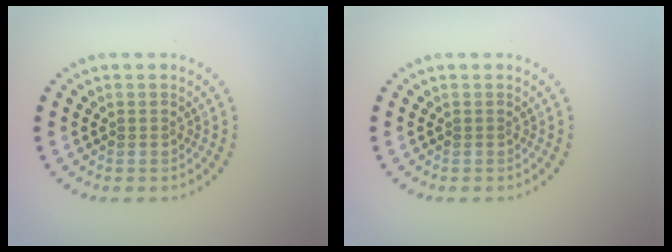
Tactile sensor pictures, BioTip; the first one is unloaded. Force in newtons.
{"total": 0.0}